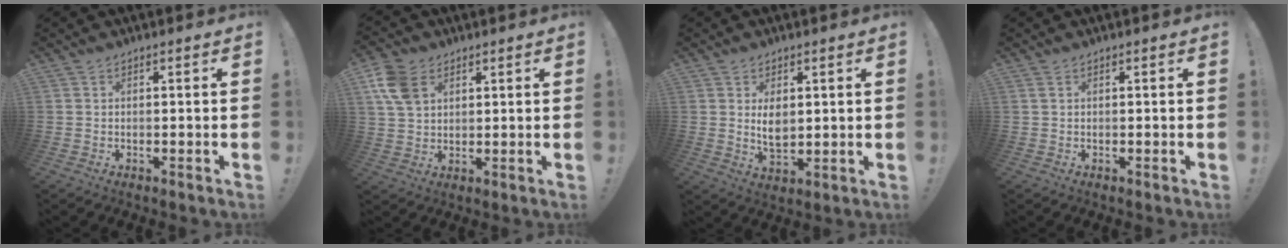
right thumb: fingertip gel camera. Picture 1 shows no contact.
{"total": 10.3, "force": [4.4, 7.2, 6.0], "torque": [-0.112, -0.006, 0.086]}
{"total": 5.5, "force": [1.6, 3.2, 4.2], "torque": [-0.060, -0.015, 0.025]}
{"total": 0.6, "force": [0.2, 0.0, 0.5], "torque": [-0.012, 0.001, 0.003]}